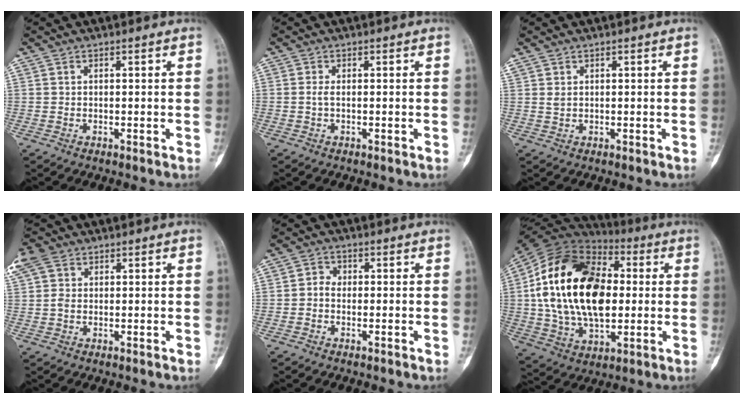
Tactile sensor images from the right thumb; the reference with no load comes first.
{"total": 1.0, "force": [0.0, 0.3, 0.9], "torque": [-0.025, -0.002, 0.002]}
{"total": 1.0, "force": [0.5, 0.5, 0.6], "torque": [-0.015, 0.005, 0.015]}
{"total": 5.4, "force": [2.2, 3.9, 3.0], "torque": [-0.072, 0.015, 0.042]}
{"total": 2.4, "force": [-0.4, 2.0, 1.3], "torque": [-0.009, 0.006, -0.017]}
{"total": 26.9, "force": [2.0, 16.3, 21.3], "torque": [-0.384, 0.006, 0.033]}